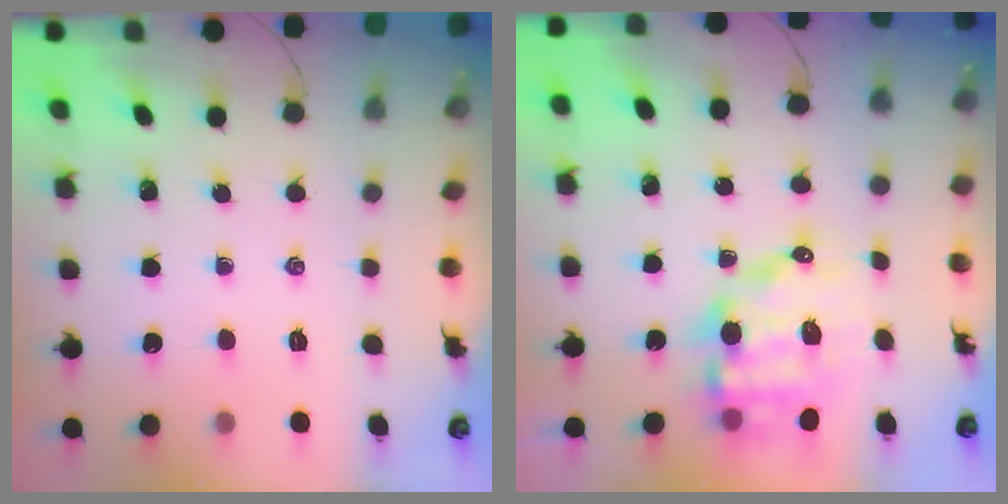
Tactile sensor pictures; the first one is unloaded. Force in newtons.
{"total": 13.0, "press": 12.7, "slide": 2.9}